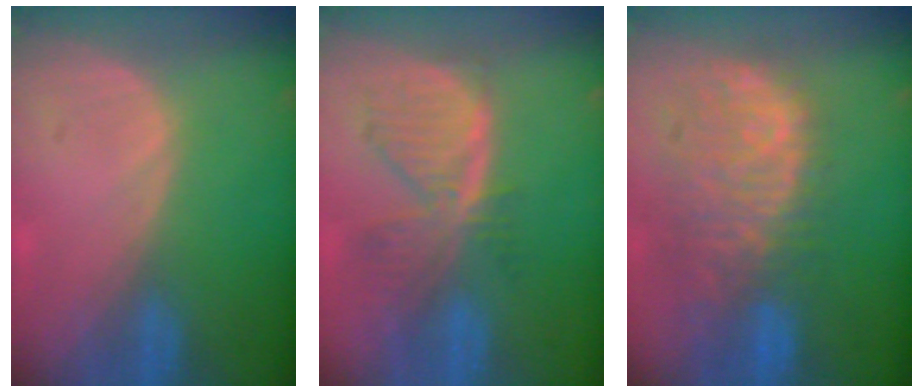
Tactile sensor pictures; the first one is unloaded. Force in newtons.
{"total": 8.0, "press": 7.0, "slide": 3.9}
{"total": 11.8, "press": 9.8, "slide": 6.5}